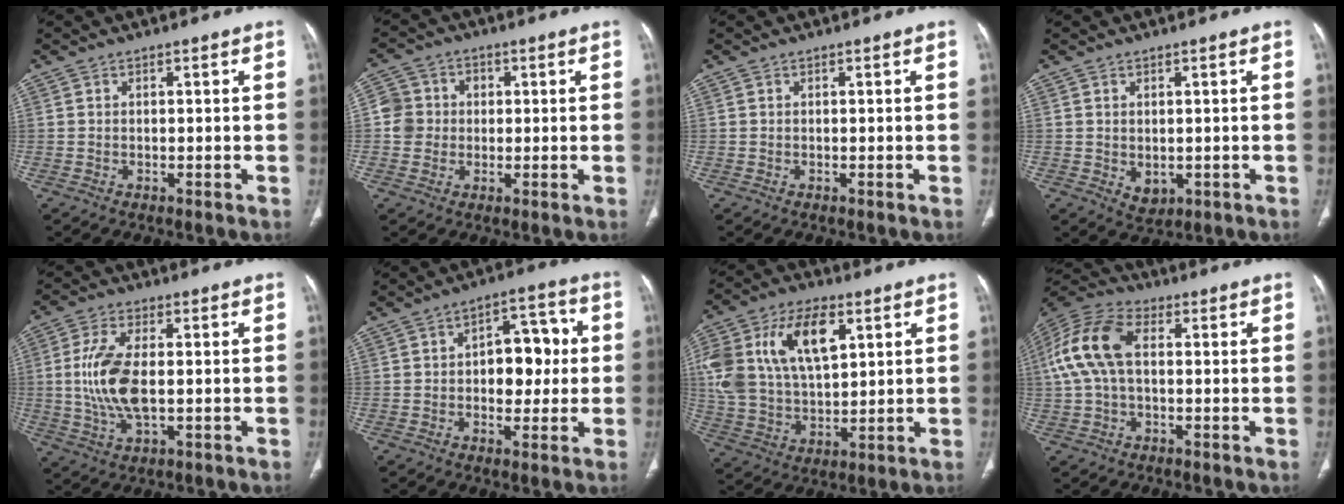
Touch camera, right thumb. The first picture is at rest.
{"total": 5.9, "force": [0.2, 5.8, 1.3], "torque": [0.001, 0.012, -0.003]}
{"total": 0.0}
{"total": 3.0, "force": [-0.3, 2.2, 2.0], "torque": [-0.025, -0.004, 0.009]}
{"total": 10.7, "force": [0.1, 4.8, 9.6], "torque": [-0.213, -0.004, 0.006]}
{"total": 10.3, "force": [0.6, 6.4, 8.1], "torque": [-0.073, 0.023, 0.008]}
{"total": 21.1, "force": [7.2, 12.0, 15.8], "torque": [-0.316, -0.004, 0.135]}
{"total": 12.9, "force": [1.5, 7.6, 10.4], "torque": [-0.232, 0.034, 0.023]}